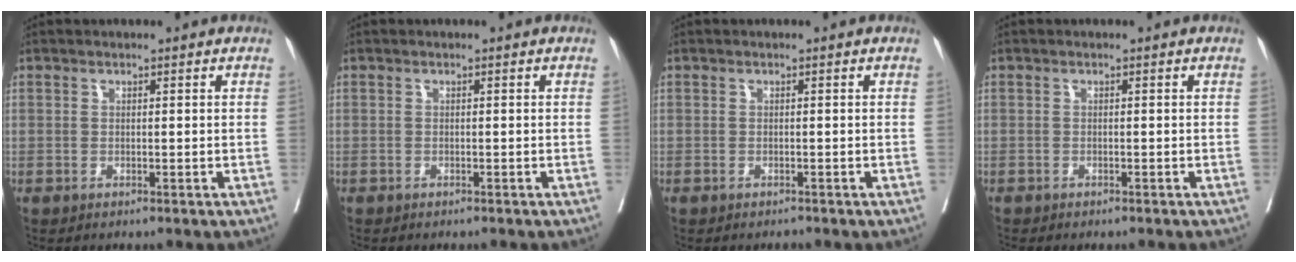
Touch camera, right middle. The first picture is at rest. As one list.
[{"total": 1.3, "force": [-1.1, 0.3, 0.5], "torque": [-0.010, -0.002, -0.015]}, {"total": 0.7, "force": [-0.6, 0.3, 0.3], "torque": [-0.007, -0.002, -0.009]}, {"total": 2.1, "force": [-1.9, 0.3, 0.8], "torque": [-0.013, -0.003, -0.024]}]